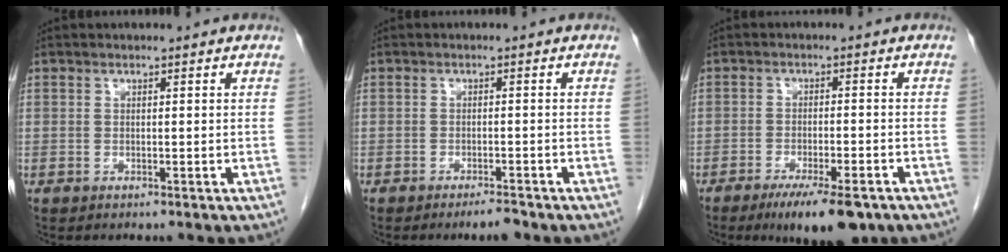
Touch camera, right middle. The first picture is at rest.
{"total": 2.2, "force": [-1.8, 0.1, 1.2], "torque": [-0.021, -0.003, -0.028]}
{"total": 9.4, "force": [-6.5, 2.0, 6.6], "torque": [-0.096, -0.015, -0.096]}